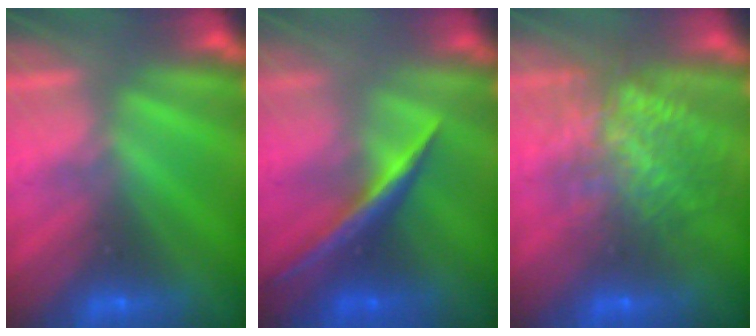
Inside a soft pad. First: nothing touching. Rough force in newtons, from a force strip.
{"total": 1.8}
{"total": 8.9}